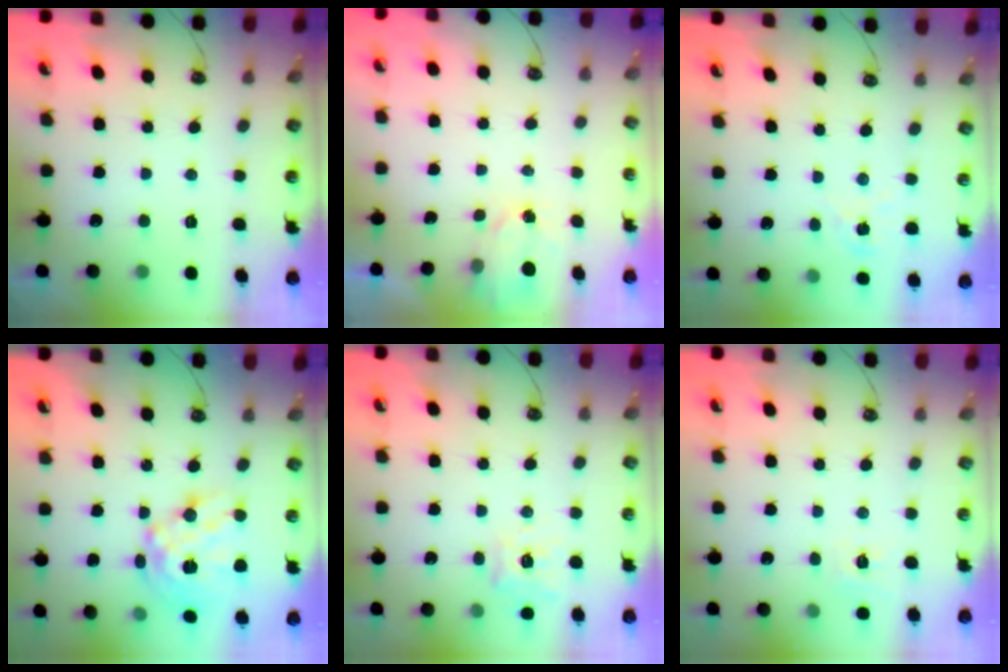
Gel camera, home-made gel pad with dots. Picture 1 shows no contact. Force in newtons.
{"total": 2.1, "press": 2.1, "slide": 0.4}
{"total": 4.9, "press": 4.9, "slide": 0.5}
{"total": 18.5, "press": 18.4, "slide": 1.6}
{"total": 11.5, "press": 11.4, "slide": 1.5}
{"total": 6.0, "press": 5.9, "slide": 0.5}